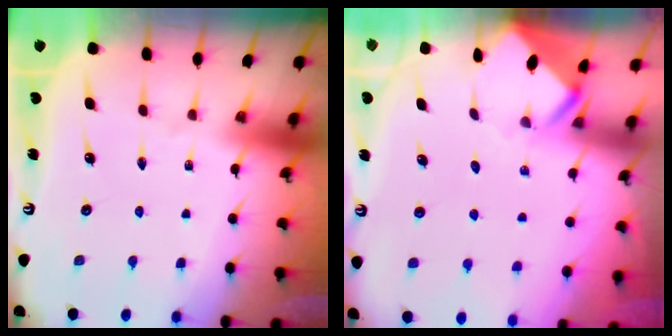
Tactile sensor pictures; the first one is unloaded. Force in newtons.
{"total": 3.3, "press": 3.3, "slide": 0.2}